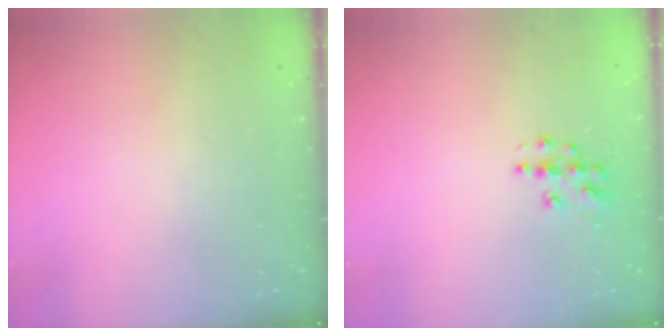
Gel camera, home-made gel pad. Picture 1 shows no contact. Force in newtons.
{"total": 6.6, "press": 6.6, "slide": 0.3}